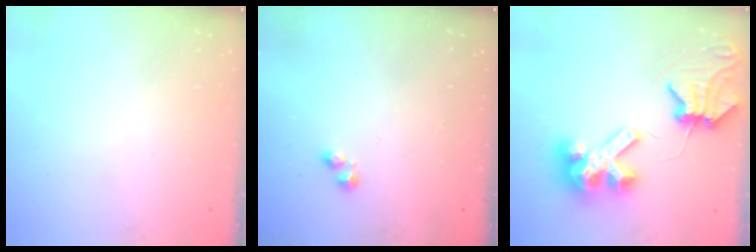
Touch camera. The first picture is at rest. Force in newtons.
{"total": 2.3, "press": 2.2, "slide": 0.3}
{"total": 10.2, "press": 10.1, "slide": 1.4}